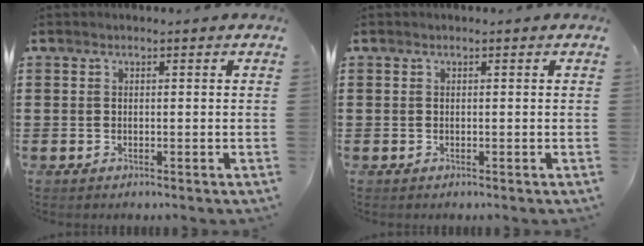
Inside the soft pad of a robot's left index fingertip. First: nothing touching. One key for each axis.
{"total": 0.0}